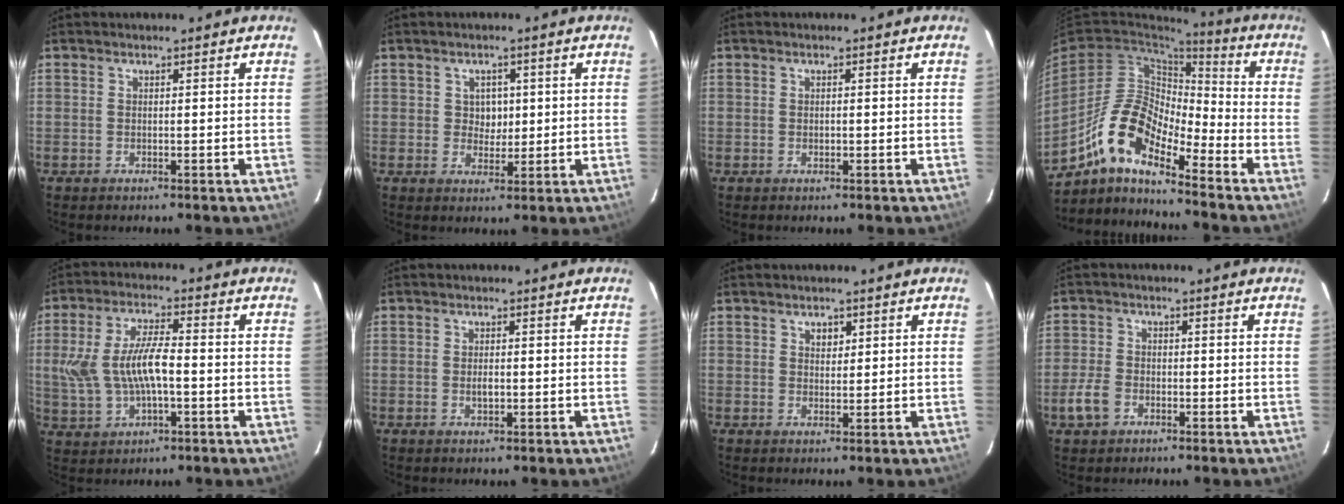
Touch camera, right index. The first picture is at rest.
{"total": 3.3, "force": [0.5, 2.9, 1.3], "torque": [-0.018, 0.008, 0.009]}
{"total": 0.9, "force": [-0.2, 0.5, 0.7], "torque": [-0.013, 0.002, -0.002]}
{"total": 12.8, "force": [-9.1, 3.9, 8.1], "torque": [-0.146, 0.009, -0.186]}
{"total": 11.0, "force": [-0.9, 4.7, 9.9], "torque": [-0.207, 0.006, -0.010]}
{"total": 2.0, "force": [-0.4, 0.9, 1.7], "torque": [-0.032, 0.000, -0.006]}
{"total": 1.9, "force": [0.9, 1.5, 0.9], "torque": [-0.010, 0.007, 0.016]}
{"total": 4.6, "force": [-2.4, 3.3, 2.1], "torque": [-0.050, 0.008, -0.044]}